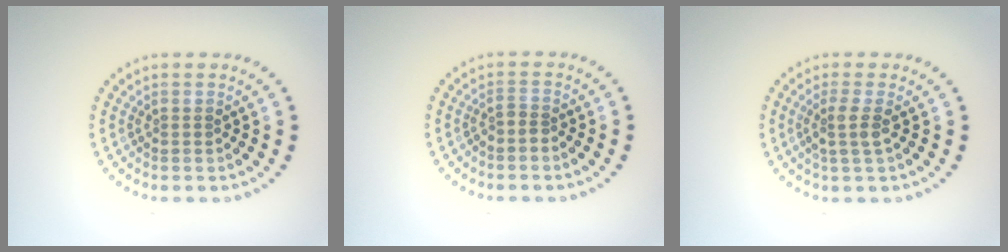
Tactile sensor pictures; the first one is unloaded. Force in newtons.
{"total": 1.0, "press": 0.7, "slide": 0.7}
{"total": 1.9, "press": 1.5, "slide": 1.1}